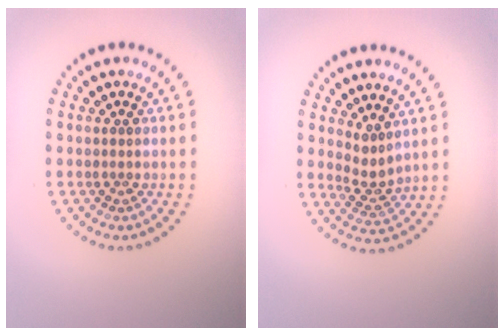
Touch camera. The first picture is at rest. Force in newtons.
{"total": 2.2, "press": 1.5, "slide": 1.6}